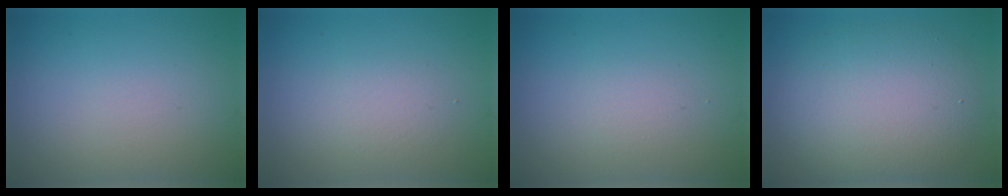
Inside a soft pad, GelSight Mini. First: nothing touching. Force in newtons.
{"total": 1.6, "press": 1.6, "slide": 0.1}
{"total": 1.1, "press": 1.1, "slide": 0.2}
{"total": 7.0, "press": 7.0, "slide": 0.3}